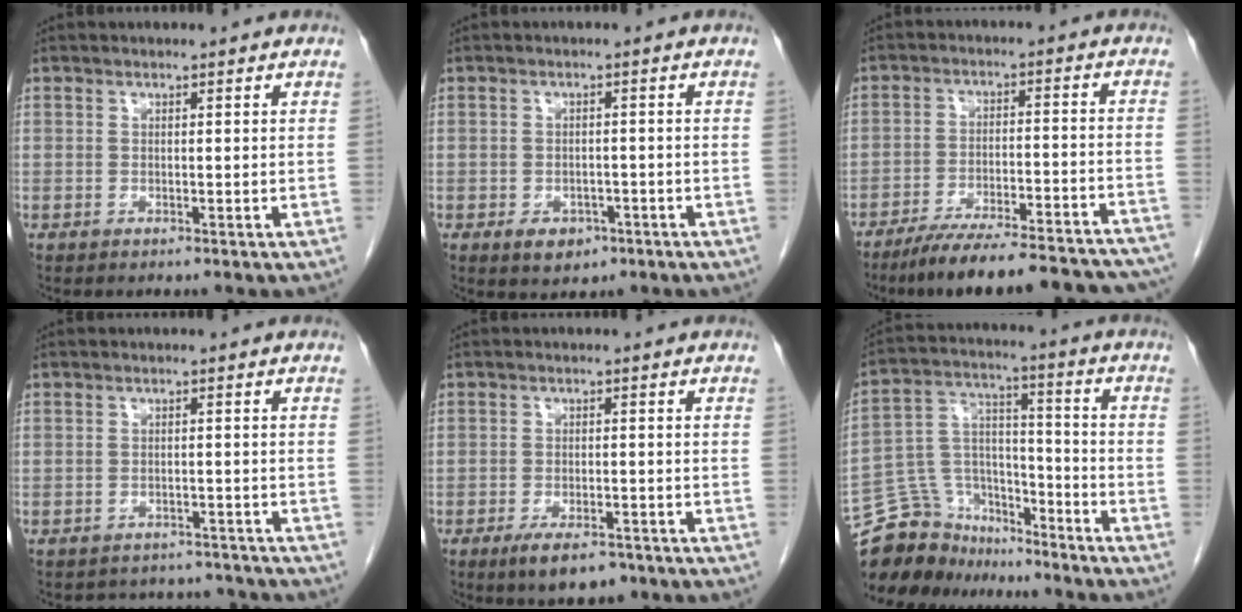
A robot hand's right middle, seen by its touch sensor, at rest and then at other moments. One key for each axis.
{"total": 3.6, "fx": -2.0, "fy": 2.4, "fz": 1.9, "tx": -0.025, "ty": 0.001, "tz": -0.017}
{"total": 23.3, "fx": -20.8, "fy": 3.0, "fz": 10.0, "tx": -0.103, "ty": -0.006, "tz": -0.282}
{"total": 6.7, "fx": -6.4, "fy": 2.2, "fz": 0.1, "tx": 0.001, "ty": 0.016, "tz": -0.074}
{"total": 5.8, "fx": -4.0, "fy": 2.1, "fz": 3.7, "tx": -0.064, "ty": -0.006, "tz": -0.060}
{"total": 14.9, "fx": -13.4, "fy": 6.2, "fz": 2.4, "tx": -0.060, "ty": 0.052, "tz": -0.232}